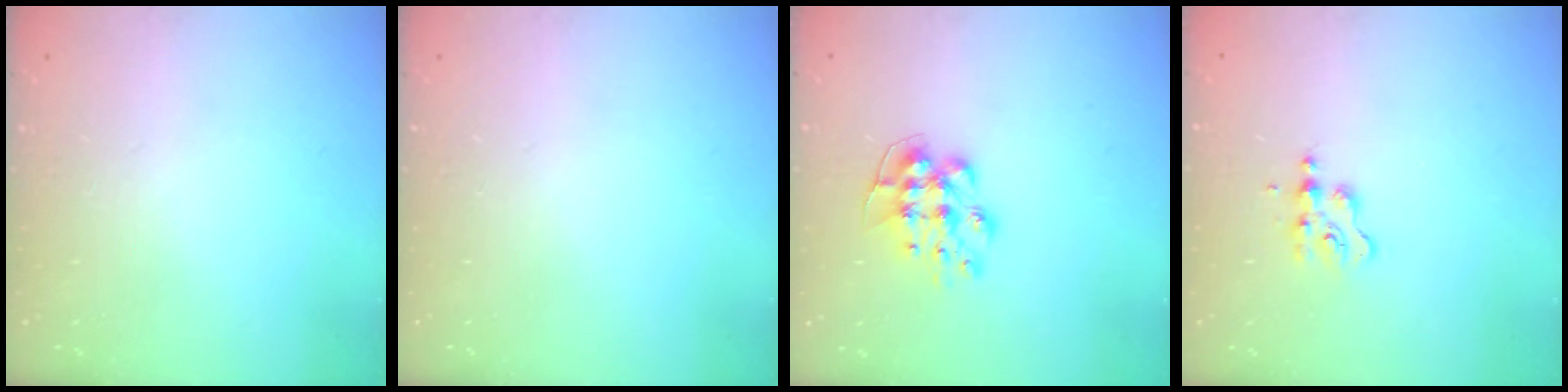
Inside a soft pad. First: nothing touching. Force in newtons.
{"total": 0.0}
{"total": 8.7, "press": 8.7, "slide": 0.2}
{"total": 2.7, "press": 2.6, "slide": 0.4}